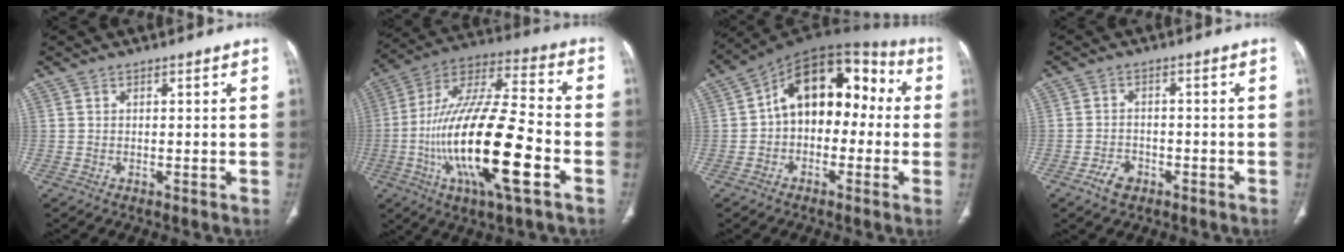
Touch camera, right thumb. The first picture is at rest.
{"total": 24.4, "force": [-6.8, 6.7, 22.5], "torque": [-0.451, 0.021, -0.117]}
{"total": 15.3, "force": [0.4, 10.3, 11.3], "torque": [-0.120, 0.058, -0.011]}
{"total": 3.6, "force": [-2.1, 2.4, 1.7], "torque": [-0.025, 0.016, -0.033]}